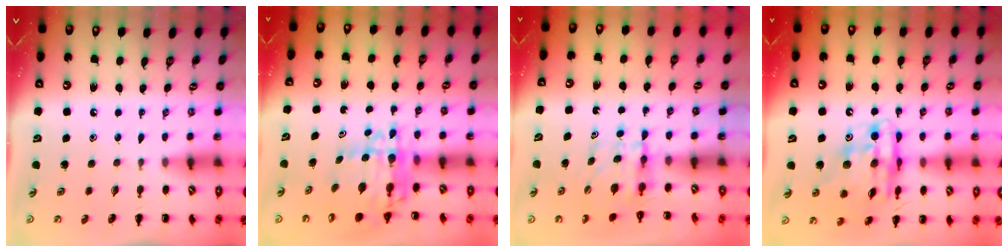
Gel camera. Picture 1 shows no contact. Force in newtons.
{"total": 9.2, "press": 8.7, "slide": 3.2}
{"total": 4.6, "press": 4.6, "slide": 0.1}
{"total": 16.7, "press": 16.1, "slide": 4.4}